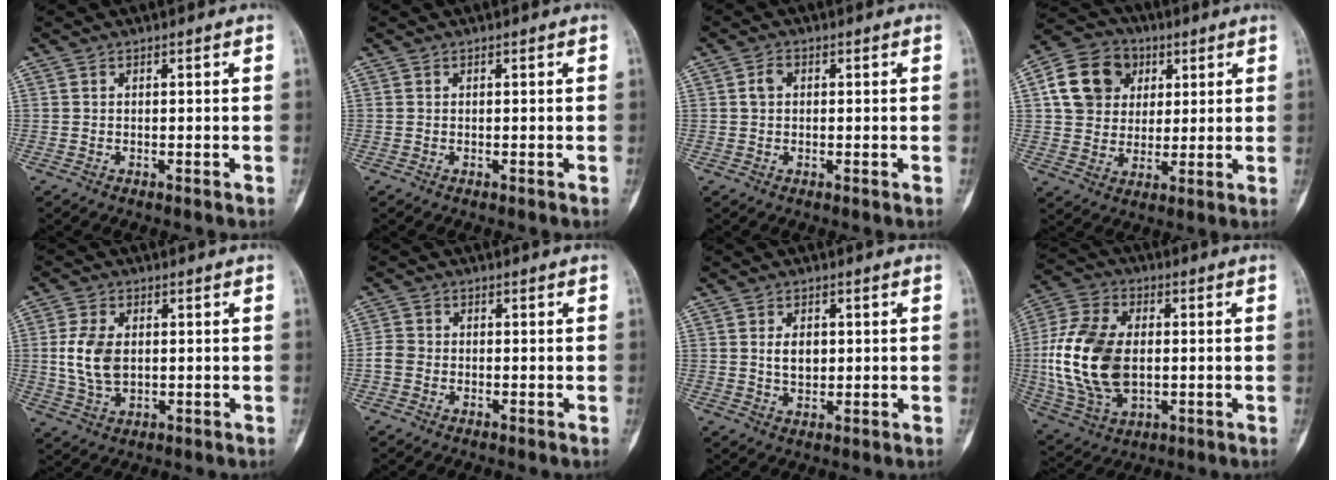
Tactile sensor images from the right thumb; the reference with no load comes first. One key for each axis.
{"total": 0.0}
{"total": 2.2, "fx": 0.3, "fy": 1.7, "fz": 1.4, "tx": -0.024, "ty": 0.008, "tz": 0.004}
{"total": 13.0, "fx": 3.9, "fy": 10.9, "fz": 6.0, "tx": -0.086, "ty": 0.000, "tz": 0.064}
{"total": 8.3, "fx": 0.6, "fy": 5.3, "fz": 6.4, "tx": -0.126, "ty": -0.001, "tz": 0.017}
{"total": 2.9, "fx": -0.8, "fy": 2.4, "fz": 1.2, "tx": -0.018, "ty": 0.007, "tz": -0.022}
{"total": 4.3, "fx": 0.6, "fy": 2.9, "fz": 3.1, "tx": -0.035, "ty": -0.003, "tz": 0.014}
{"total": 19.2, "fx": -0.2, "fy": 12.1, "fz": 14.9, "tx": -0.300, "ty": 0.002, "tz": 0.005}